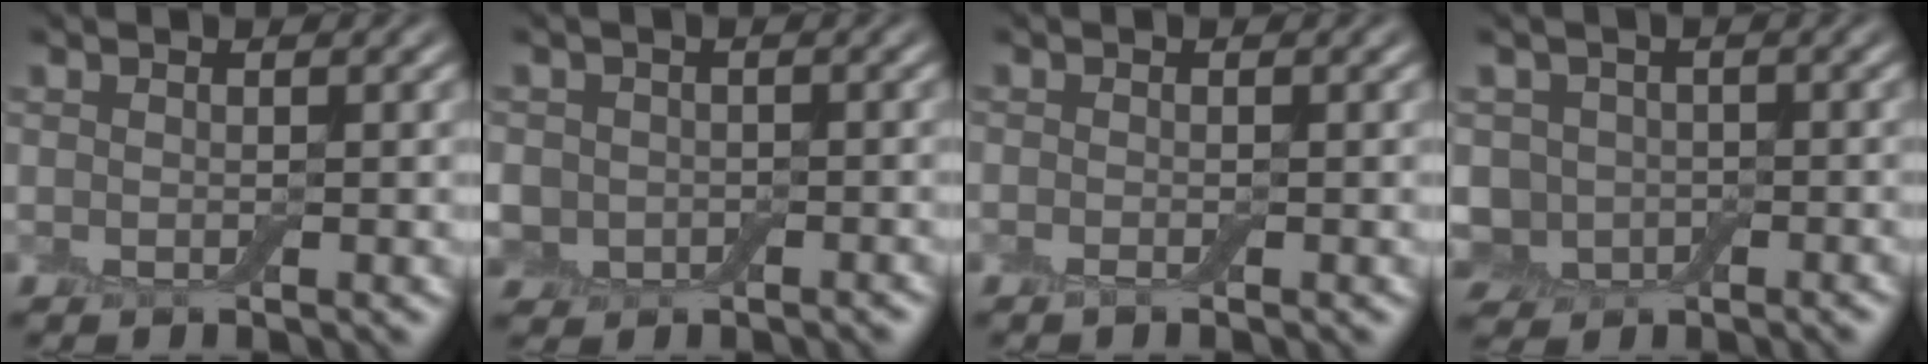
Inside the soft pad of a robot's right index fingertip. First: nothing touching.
{"total": 4.8, "force": [-1.2, 4.4, 1.4], "torque": [-0.021, -0.003, -0.036]}
{"total": 0.6, "force": [-0.4, 0.1, 0.4], "torque": [-0.007, -0.005, -0.007]}
{"total": 4.0, "force": [-1.1, 3.6, 1.3], "torque": [-0.013, 0.003, -0.030]}